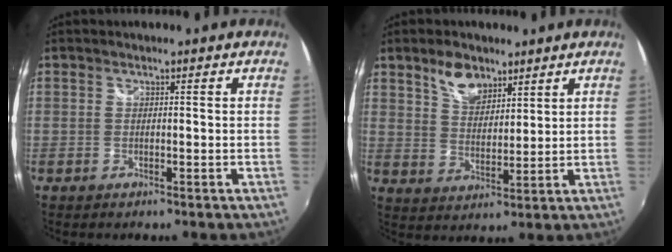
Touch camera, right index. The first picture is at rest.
{"total": 7.1, "force": [4.7, 3.8, 3.6], "torque": [-0.058, 0.008, 0.087]}